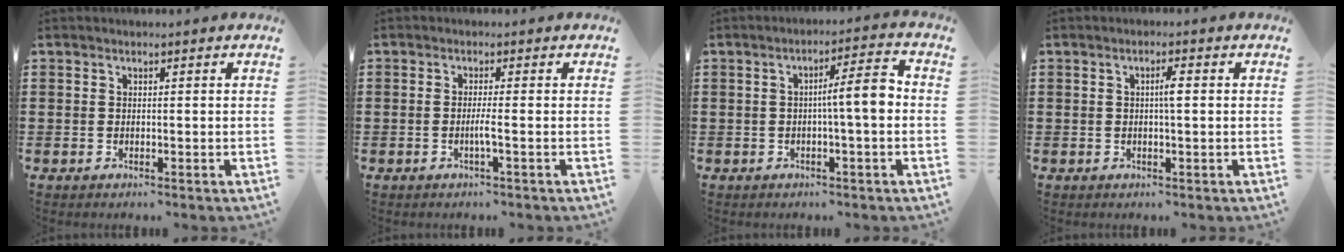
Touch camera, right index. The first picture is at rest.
{"total": 1.8, "force": [-0.7, -0.4, 1.6], "torque": [-0.035, -0.008, -0.017]}
{"total": 6.2, "force": [-0.2, 0.8, 6.1], "torque": [-0.105, 0.001, -0.010]}
{"total": 2.1, "force": [0.1, 0.2, 2.1], "torque": [-0.040, -0.001, 0.000]}